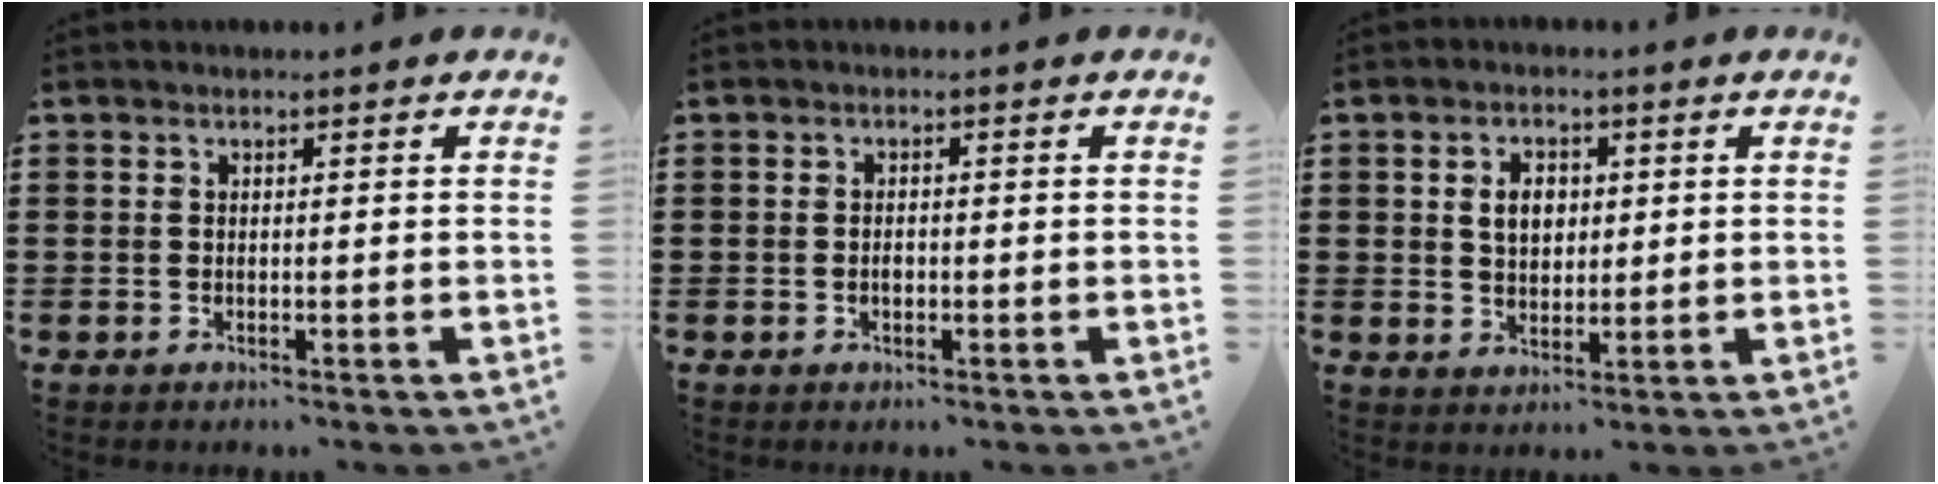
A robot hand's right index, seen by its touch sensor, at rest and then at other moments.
{"total": 1.2, "force": [-0.3, 0.6, 1.0], "torque": [-0.021, 0.000, -0.006]}
{"total": 4.0, "force": [0.7, 2.9, 2.7], "torque": [-0.053, 0.010, 0.008]}